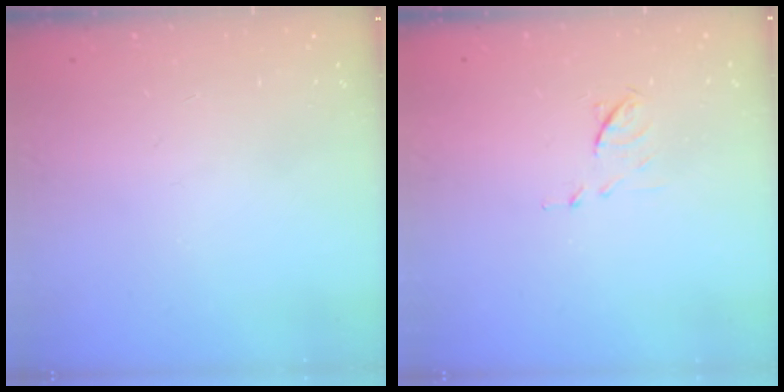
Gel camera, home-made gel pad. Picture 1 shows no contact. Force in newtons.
{"total": 6.2, "press": 6.2, "slide": 0.9}